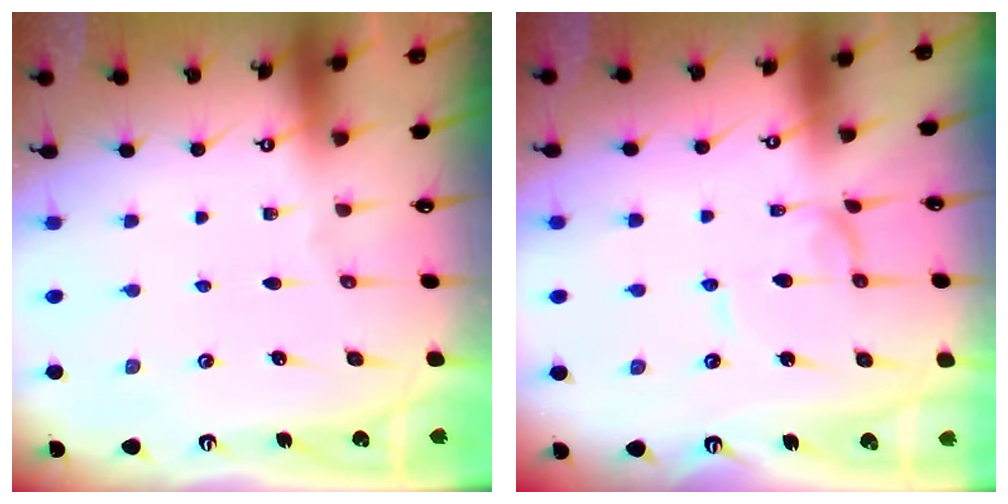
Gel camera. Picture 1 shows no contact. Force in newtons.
{"total": 1.1, "press": 1.1, "slide": 0.0}